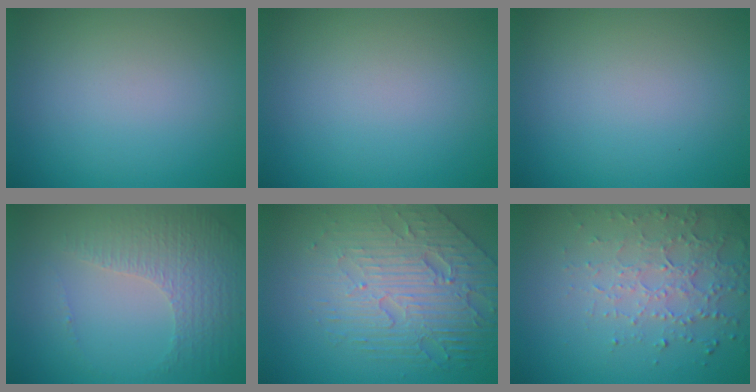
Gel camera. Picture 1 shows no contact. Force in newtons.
{"total": 0.0}
{"total": 0.0}
{"total": 4.3, "press": 3.0, "slide": 3.1}
{"total": 7.3, "press": 5.3, "slide": 5.1}
{"total": 4.7, "press": 3.4, "slide": 3.3}